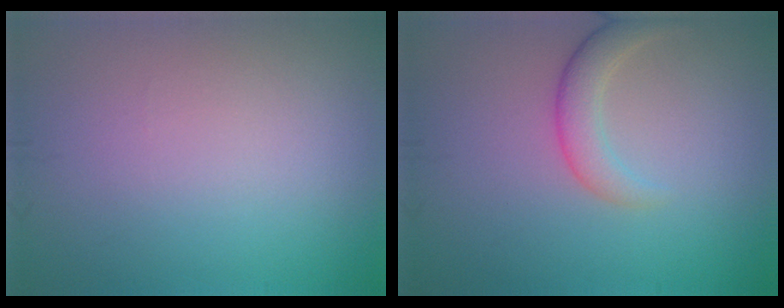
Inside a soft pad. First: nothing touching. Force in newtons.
{"total": 2.6, "press": 2.6, "slide": 0.2}